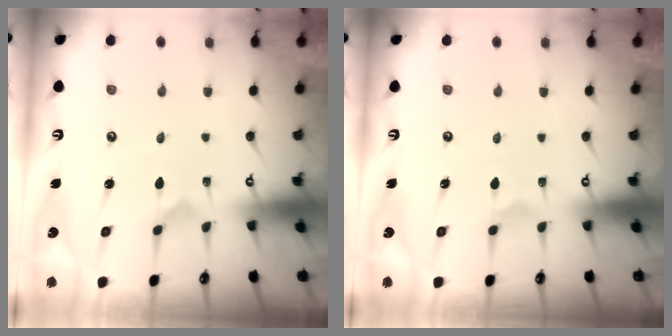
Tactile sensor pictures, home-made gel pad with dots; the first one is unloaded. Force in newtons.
{"total": 0.7, "press": 0.7, "slide": 0.1}